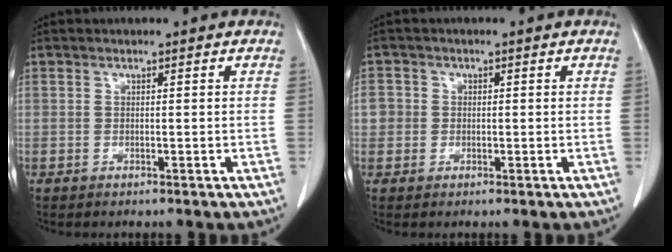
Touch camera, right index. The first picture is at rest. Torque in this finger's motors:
{"motor_torque": [0.07, 0.00, 0.11, 0.00]}